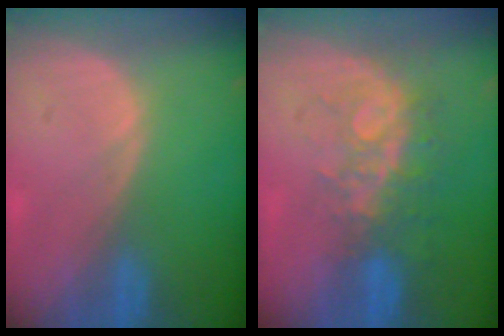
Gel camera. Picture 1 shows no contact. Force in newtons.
{"total": 8.4, "press": 7.0, "slide": 4.5}